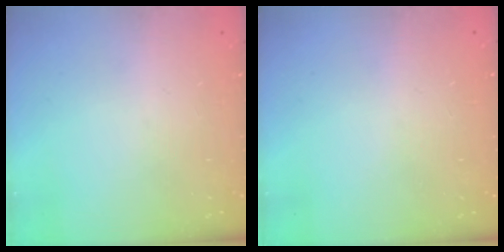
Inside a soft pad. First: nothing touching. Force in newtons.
{"total": 2.2, "press": 2.2, "slide": 0.1}